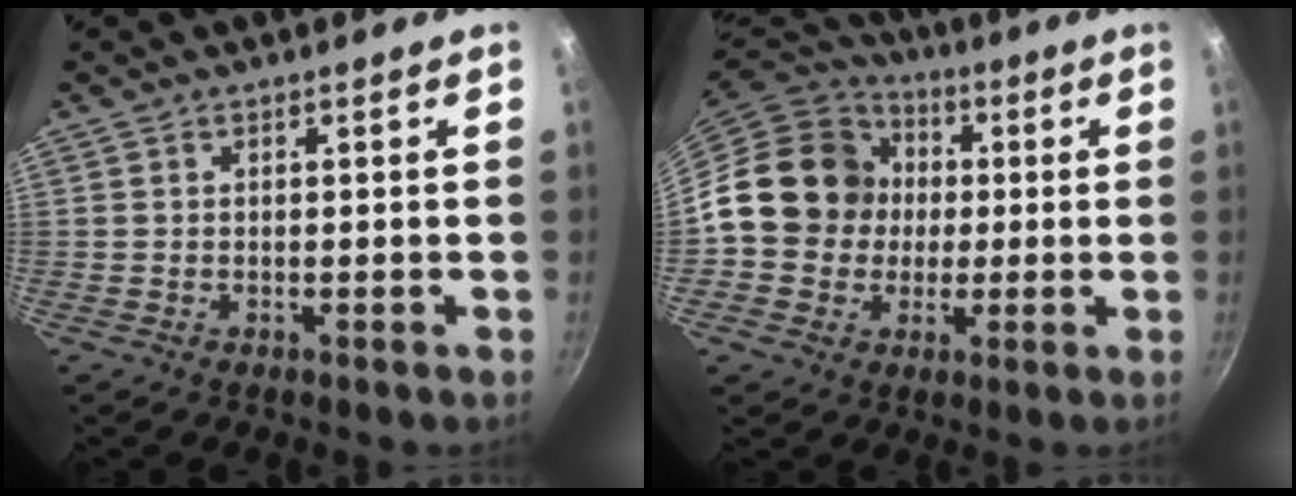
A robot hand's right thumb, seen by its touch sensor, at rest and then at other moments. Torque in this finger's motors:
{"motor_torque": [1.20, 2.80, 0.78, -0.86, 0.15]}